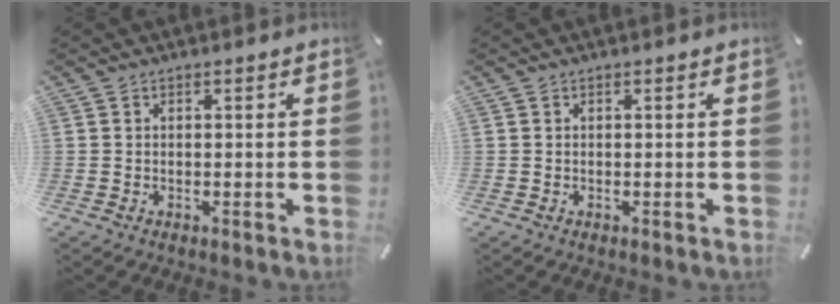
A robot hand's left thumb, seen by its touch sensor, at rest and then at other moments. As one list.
[{"total": 0.0}]